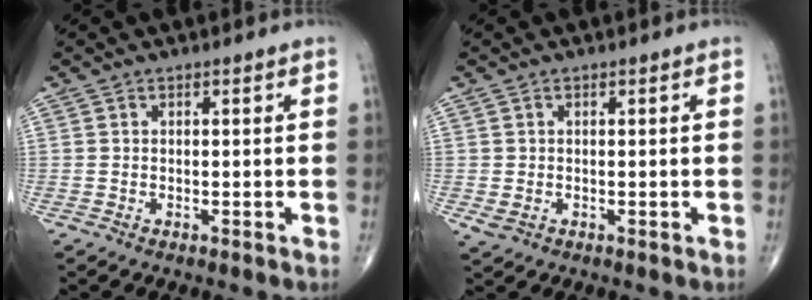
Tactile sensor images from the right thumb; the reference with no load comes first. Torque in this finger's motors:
{"motor_torque": [0.69, 0.73, 0.10, -0.54, 0.03]}